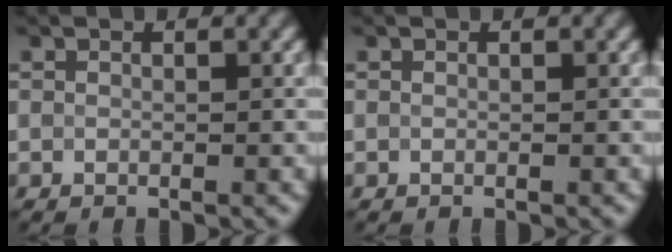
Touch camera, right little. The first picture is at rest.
{"total": 0.0}